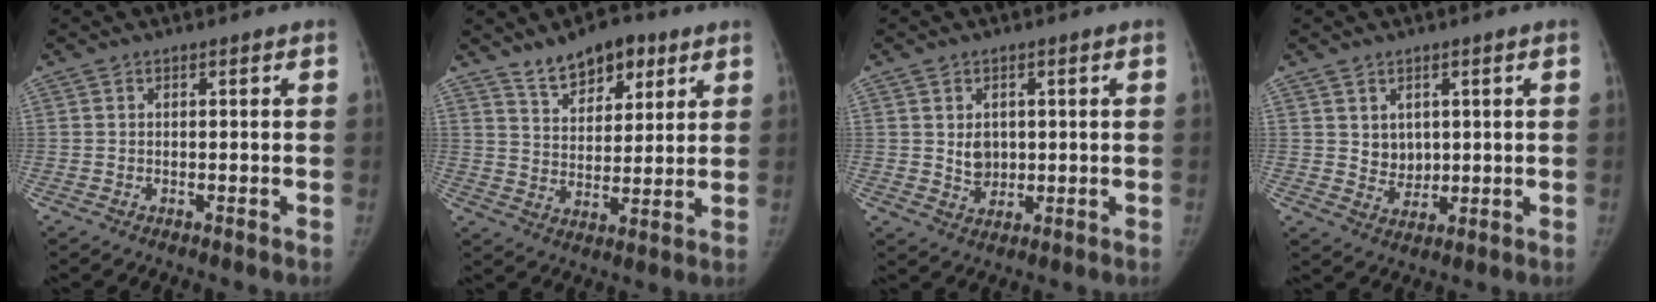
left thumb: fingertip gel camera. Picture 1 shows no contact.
{"total": 10.4, "force": [6.9, 5.4, 5.5], "torque": [-0.053, -0.038, 0.117]}
{"total": 4.1, "force": [0.6, 3.4, 2.2], "torque": [-0.016, -0.007, 0.018]}
{"total": 4.1, "force": [1.3, 3.4, 1.7], "torque": [-0.007, -0.014, 0.032]}